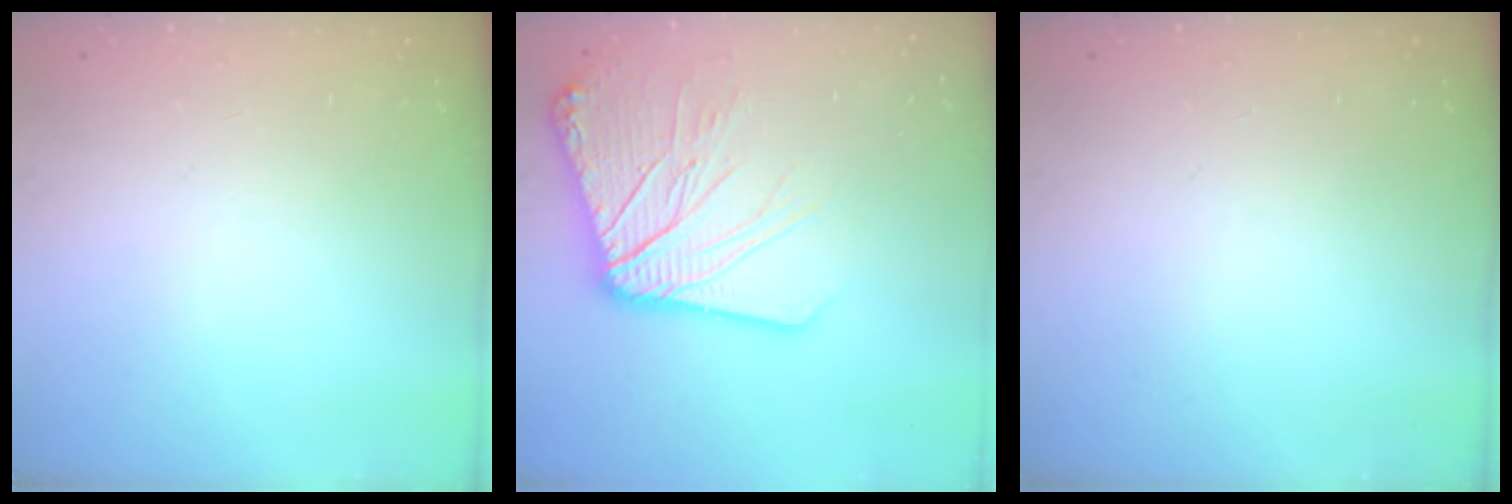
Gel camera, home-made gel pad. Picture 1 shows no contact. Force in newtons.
{"total": 18.5, "press": 18.3, "slide": 2.7}
{"total": 0.0}